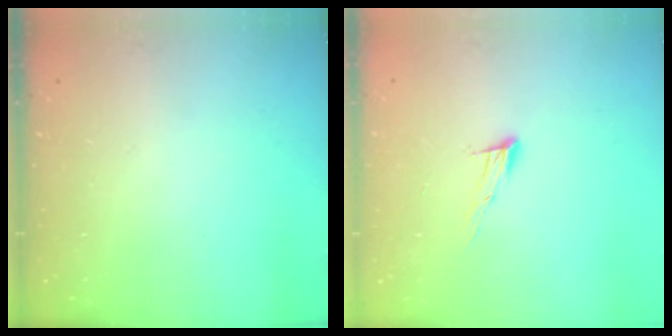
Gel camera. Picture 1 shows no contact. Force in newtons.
{"total": 8.5, "press": 8.4, "slide": 1.5}